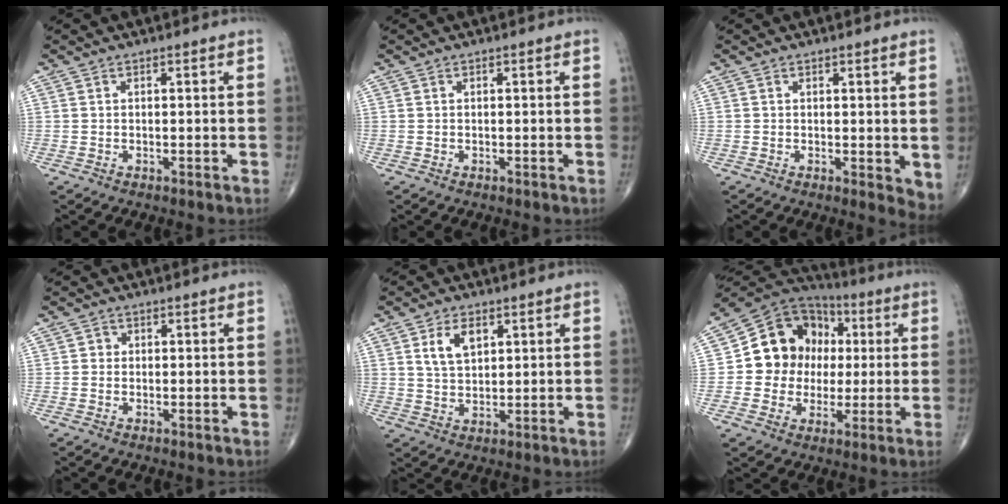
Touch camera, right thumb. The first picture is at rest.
{"total": 0.0}
{"total": 3.7, "force": [0.4, 1.6, 3.3], "torque": [-0.040, -0.012, 0.005]}
{"total": 1.2, "force": [0.0, 1.1, 0.3], "torque": [0.002, 0.003, -0.002]}
{"total": 6.0, "force": [2.5, 3.6, 4.2], "torque": [-0.065, -0.012, 0.050]}
{"total": 15.3, "force": [1.0, 13.4, 7.5], "torque": [-0.081, 0.027, 0.017]}